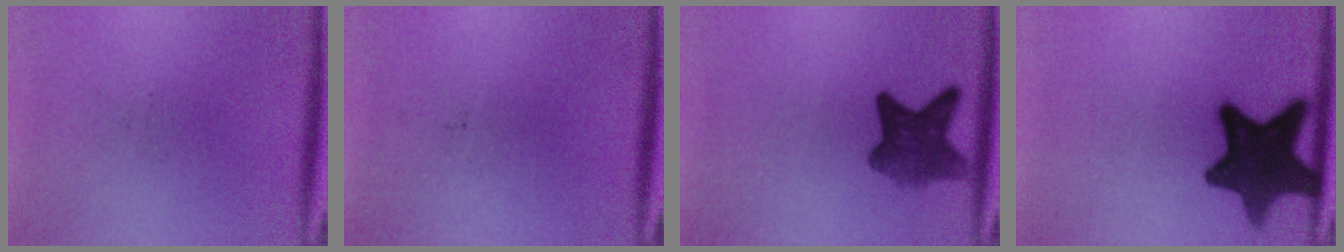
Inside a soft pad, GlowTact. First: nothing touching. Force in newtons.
{"total": 0.0}
{"total": 6.6}
{"total": 13.9}